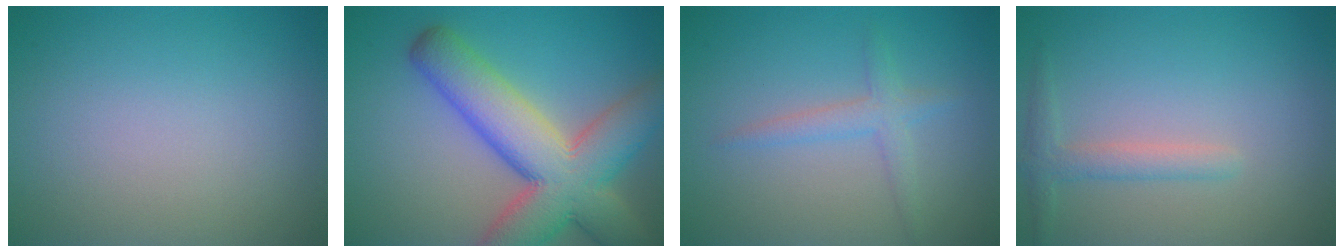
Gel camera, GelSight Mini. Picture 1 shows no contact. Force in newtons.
{"total": 10.8, "press": 10.8, "slide": 0.6}
{"total": 2.0, "press": 2.0, "slide": 0.1}
{"total": 1.9, "press": 1.9, "slide": 0.1}